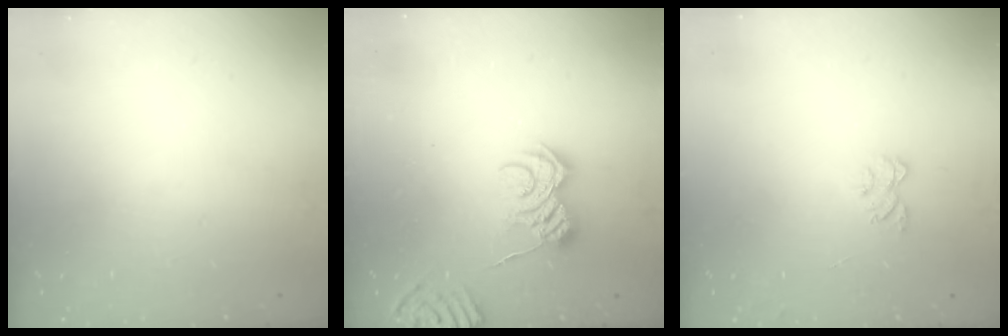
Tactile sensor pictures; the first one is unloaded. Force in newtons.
{"total": 4.4, "press": 4.3, "slide": 0.6}
{"total": 4.6, "press": 4.6, "slide": 0.3}